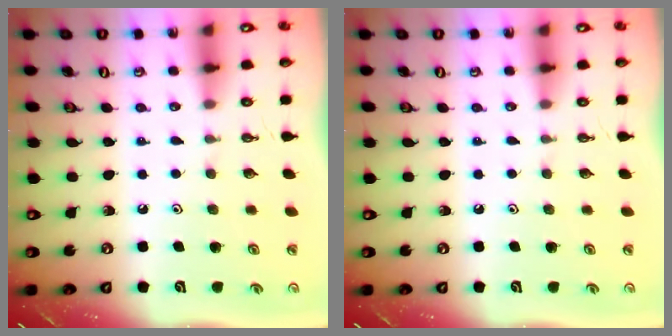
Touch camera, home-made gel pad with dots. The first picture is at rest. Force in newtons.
{"total": 0.0}